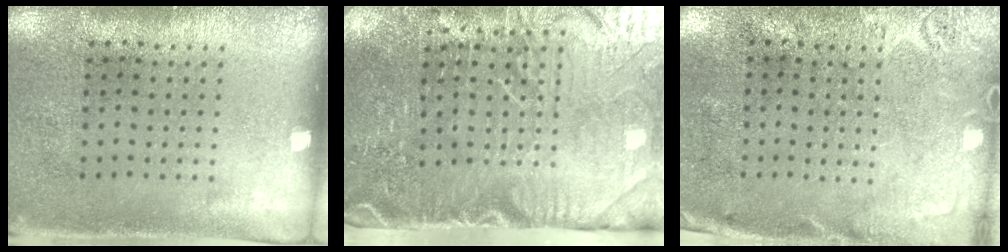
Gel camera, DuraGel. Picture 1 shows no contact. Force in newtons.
{"total": 5.1, "press": 4.3, "slide": 2.7}
{"total": 2.7, "press": 2.2, "slide": 1.6}